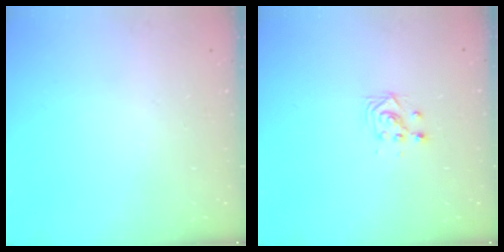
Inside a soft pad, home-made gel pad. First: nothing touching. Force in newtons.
{"total": 3.2, "press": 3.2, "slide": 0.2}